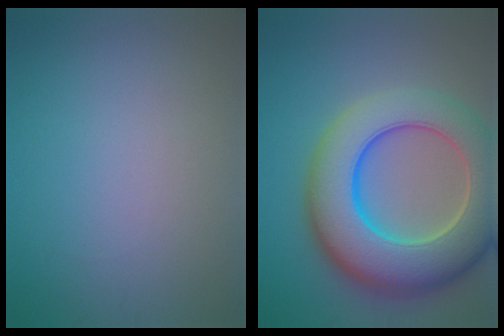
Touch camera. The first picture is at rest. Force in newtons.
{"total": 12.8, "press": 12.8, "slide": 0.5}